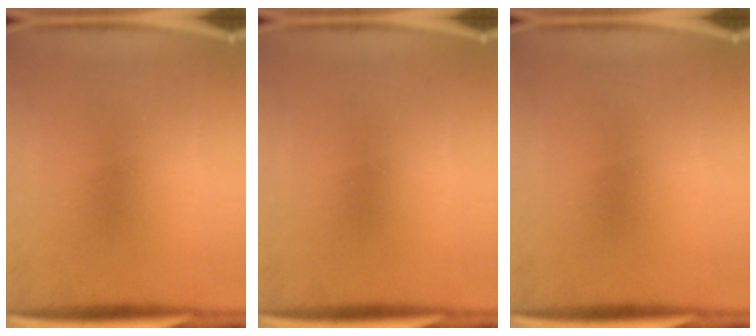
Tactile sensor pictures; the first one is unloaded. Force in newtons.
{"total": 0.0}
{"total": 0.0}